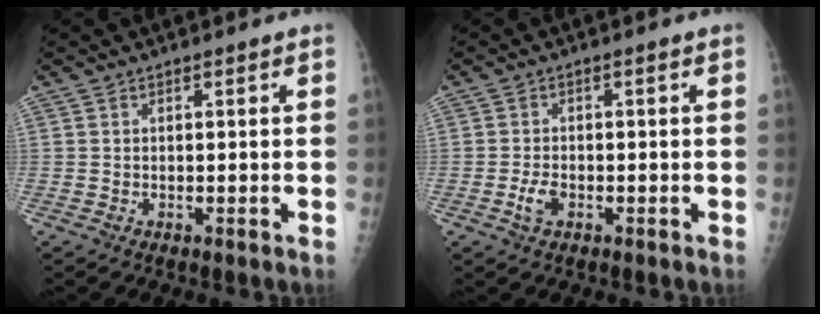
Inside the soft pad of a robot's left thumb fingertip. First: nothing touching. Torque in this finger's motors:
{"motor_torque": [-0.24, -0.04, 0.31, 0.15, 0.00]}